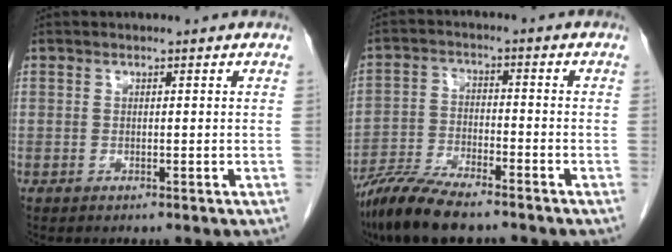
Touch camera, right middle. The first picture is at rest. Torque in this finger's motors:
{"motor_torque": [1.18, -0.96, 0.38, 0.09]}